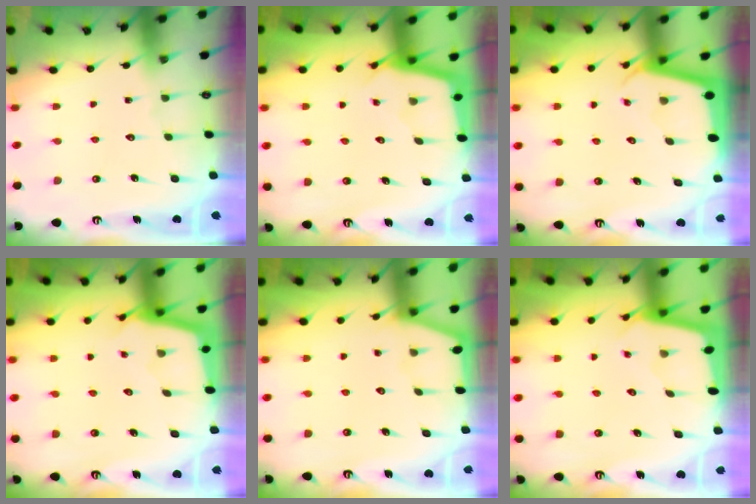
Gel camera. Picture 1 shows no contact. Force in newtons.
{"total": 2.5, "press": 2.5, "slide": 0.2}
{"total": 1.9, "press": 1.9, "slide": 0.1}
{"total": 2.3, "press": 2.3, "slide": 0.2}
{"total": 1.1, "press": 1.1, "slide": 0.3}
{"total": 1.7, "press": 1.7, "slide": 0.1}